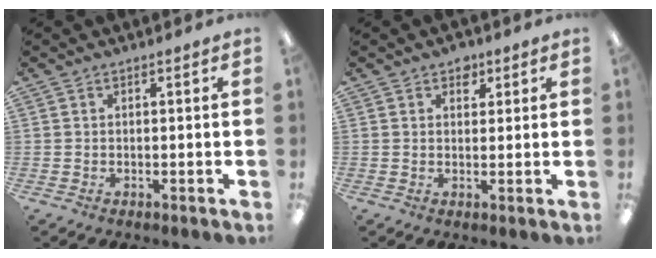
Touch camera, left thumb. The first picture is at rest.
{"total": 3.0, "force": [2.0, 2.0, 1.2], "torque": [-0.003, -0.004, 0.030]}